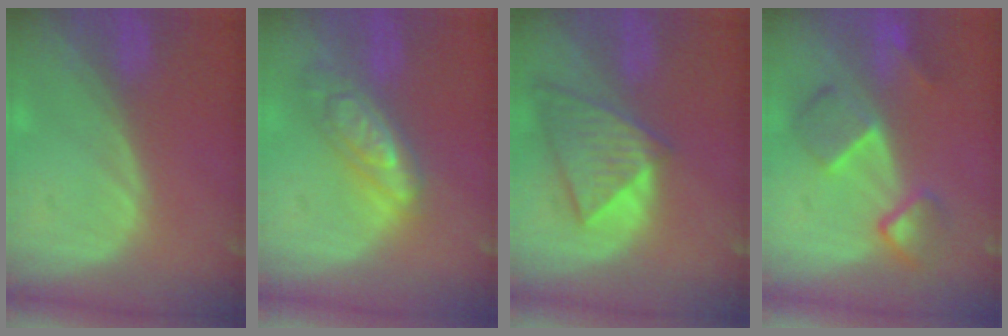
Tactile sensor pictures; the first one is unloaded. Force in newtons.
{"total": 7.3, "press": 7.3, "slide": 0.5}
{"total": 8.3, "press": 7.3, "slide": 3.9}
{"total": 6.6, "press": 6.6, "slide": 1.1}